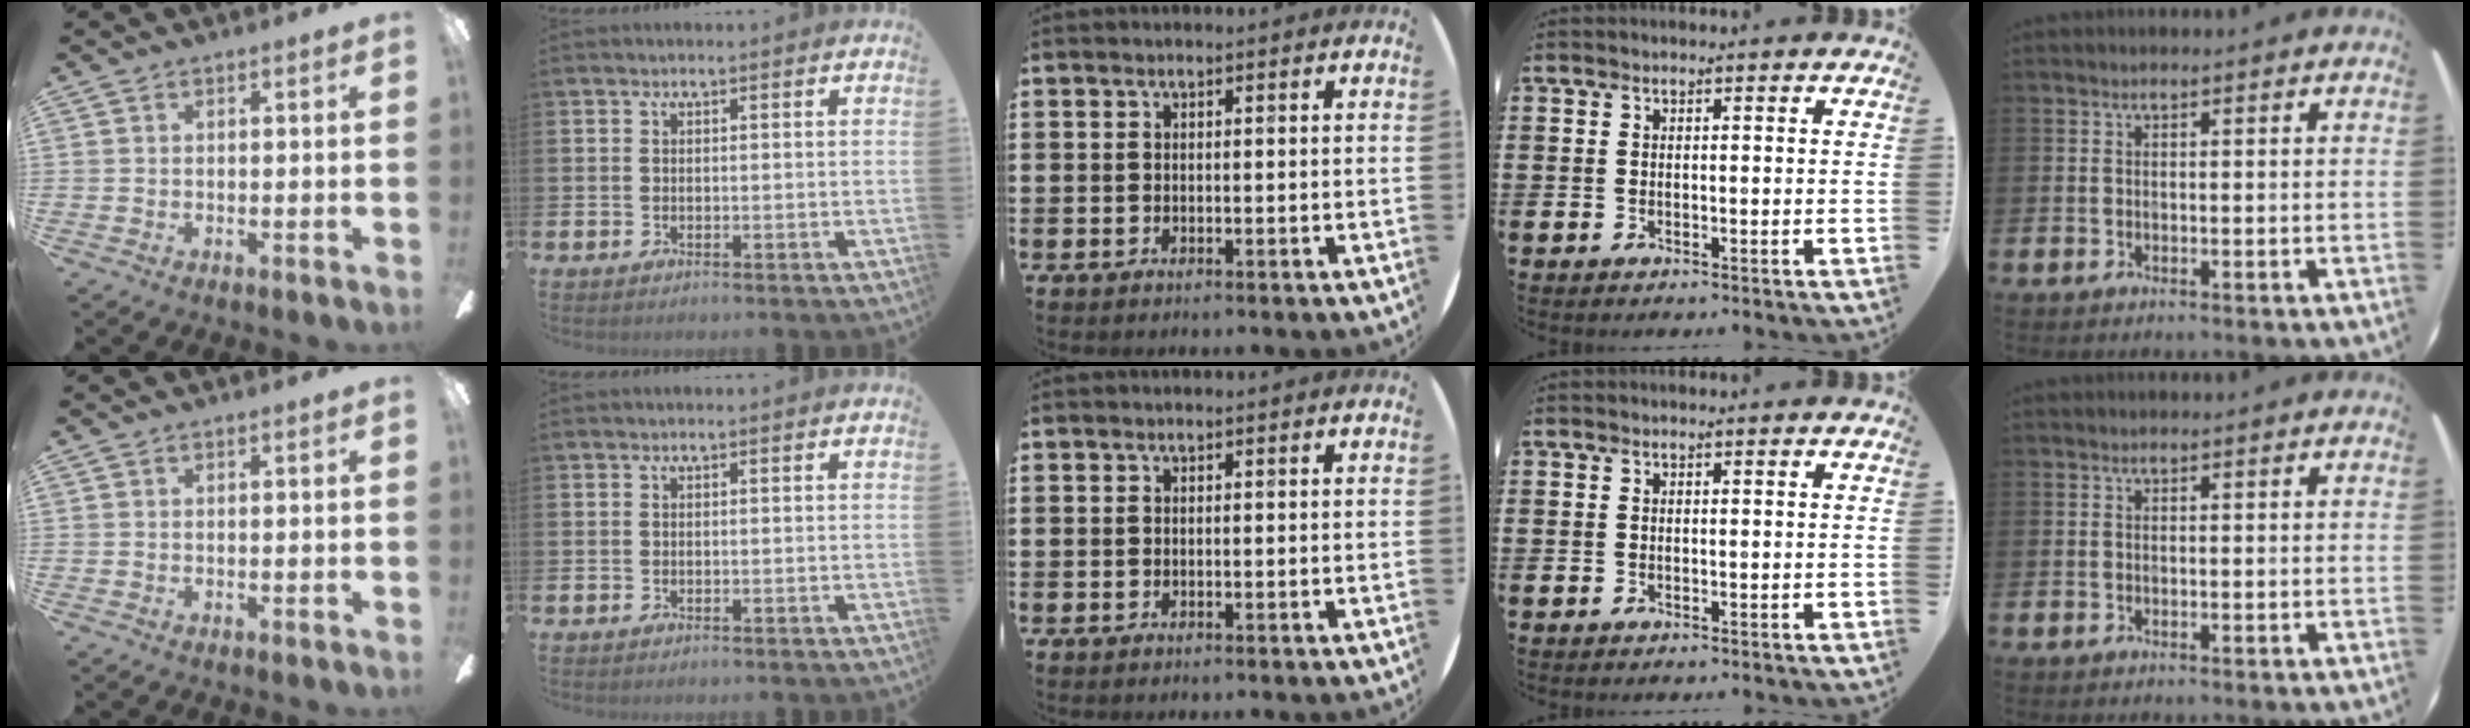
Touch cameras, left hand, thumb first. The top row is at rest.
{}